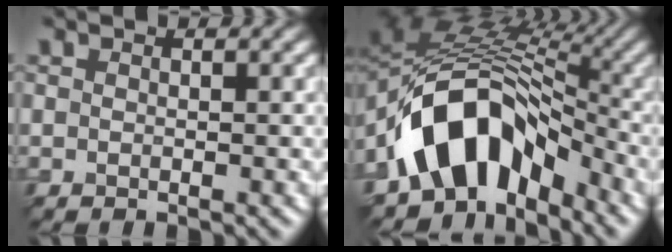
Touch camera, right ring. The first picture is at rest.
{"total": 10.4, "force": [-5.5, 6.4, 6.2], "torque": [-0.108, 0.024, -0.089]}